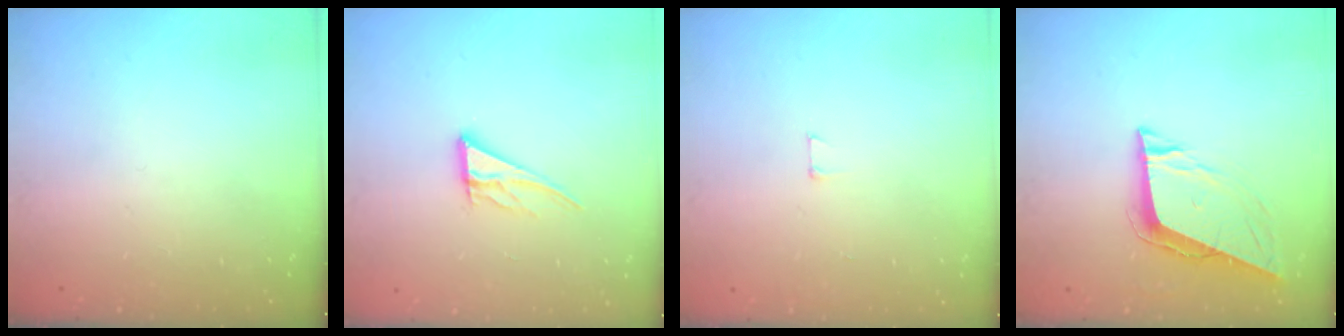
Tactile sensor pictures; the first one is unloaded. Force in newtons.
{"total": 9.3, "press": 9.2, "slide": 0.9}
{"total": 2.9, "press": 2.9, "slide": 0.2}
{"total": 9.1, "press": 8.5, "slide": 3.1}